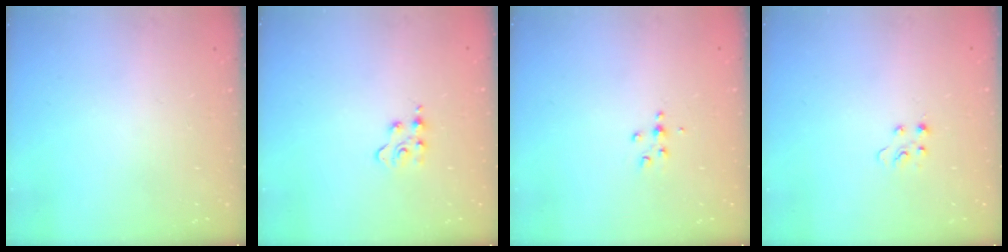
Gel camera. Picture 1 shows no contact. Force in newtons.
{"total": 2.8, "press": 2.8, "slide": 0.3}
{"total": 4.2, "press": 4.1, "slide": 0.6}
{"total": 2.7, "press": 2.7, "slide": 0.4}